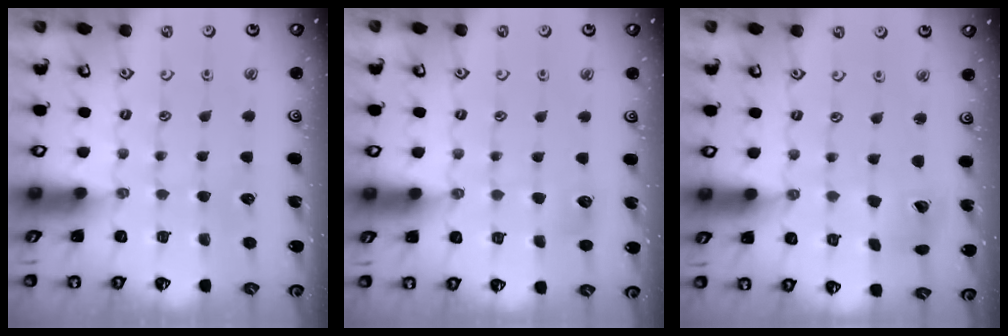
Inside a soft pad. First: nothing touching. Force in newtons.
{"total": 5.6, "press": 5.6, "slide": 0.6}
{"total": 6.3, "press": 6.2, "slide": 0.9}